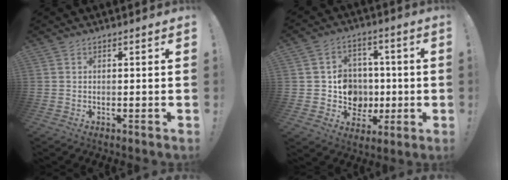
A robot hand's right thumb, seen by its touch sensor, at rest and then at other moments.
{"total": 11.8, "force": [-1.0, 11.2, 3.5], "torque": [-0.034, 0.014, 0.000]}